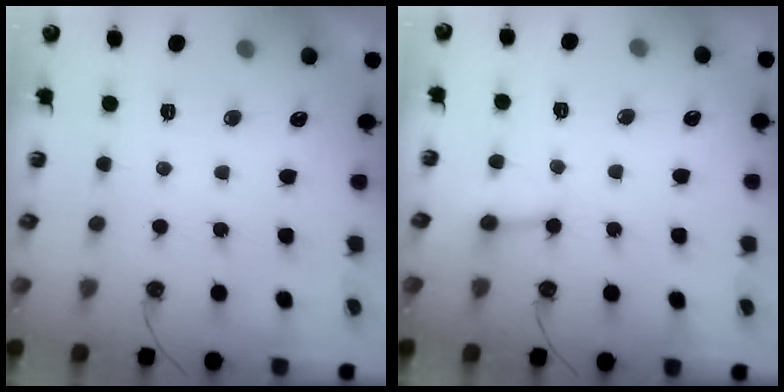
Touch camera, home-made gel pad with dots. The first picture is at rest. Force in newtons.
{"total": 2.0, "press": 2.0, "slide": 0.1}